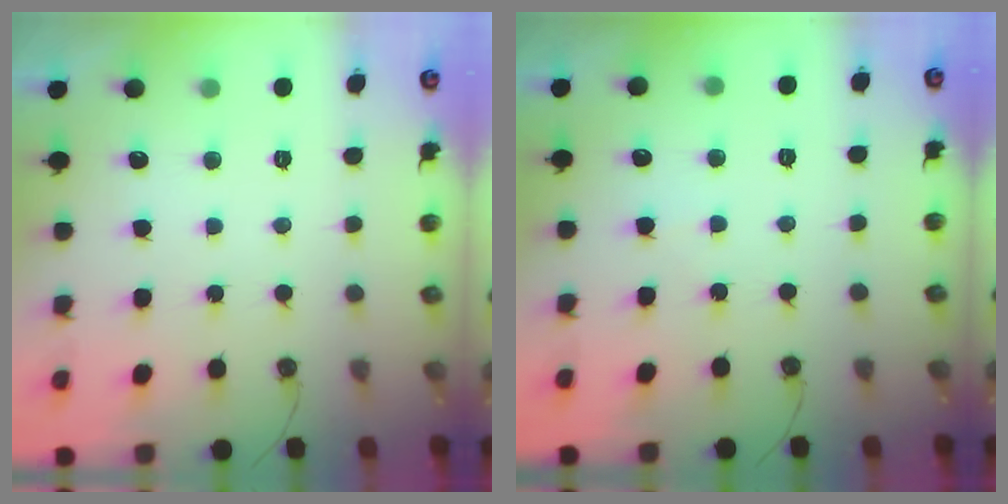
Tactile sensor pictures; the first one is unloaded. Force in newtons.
{"total": 3.2, "press": 3.2, "slide": 0.5}